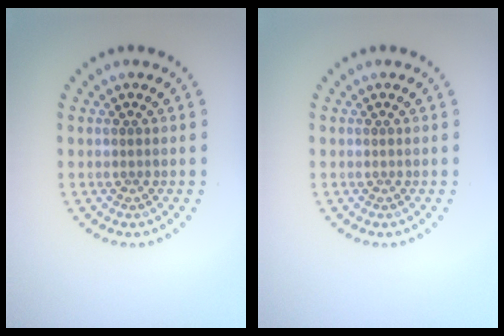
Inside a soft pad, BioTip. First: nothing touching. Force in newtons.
{"total": 0.0}